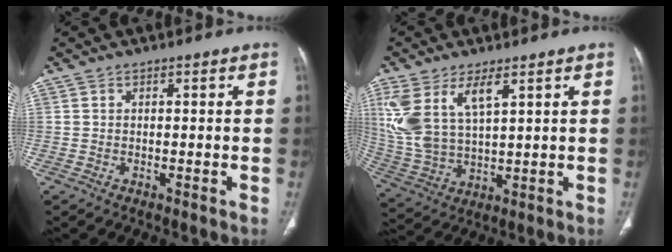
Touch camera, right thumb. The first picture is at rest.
{"total": 13.0, "force": [5.7, 6.0, 9.9], "torque": [-0.220, -0.015, 0.130]}